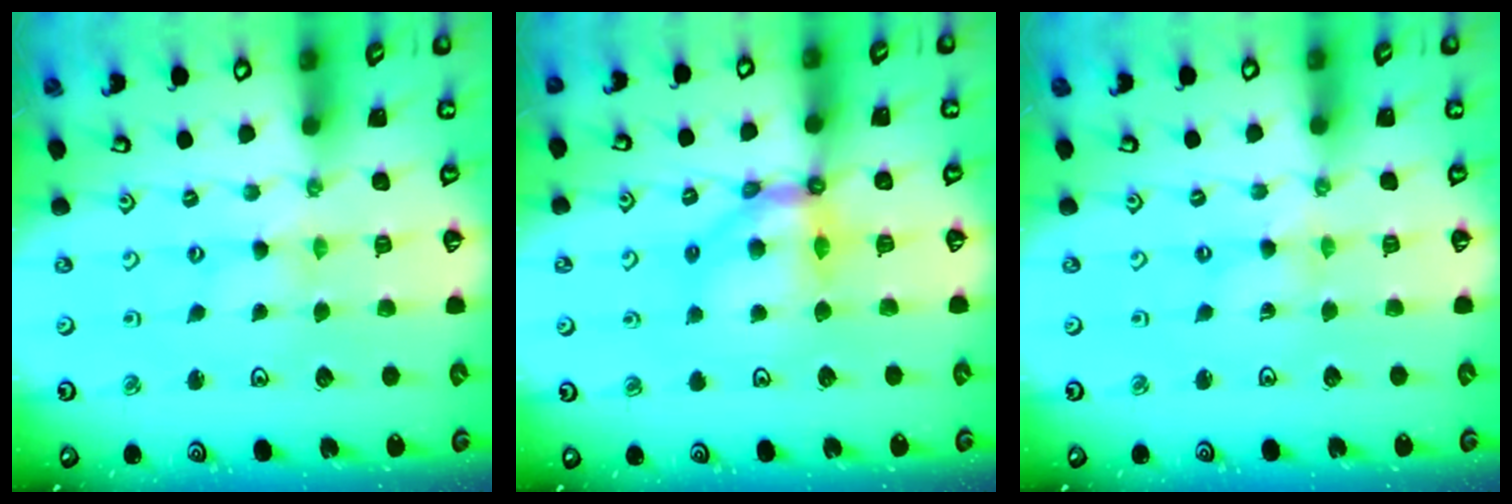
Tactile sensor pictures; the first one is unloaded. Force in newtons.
{"total": 9.7, "press": 9.5, "slide": 1.9}
{"total": 0.7, "press": 0.7, "slide": 0.1}